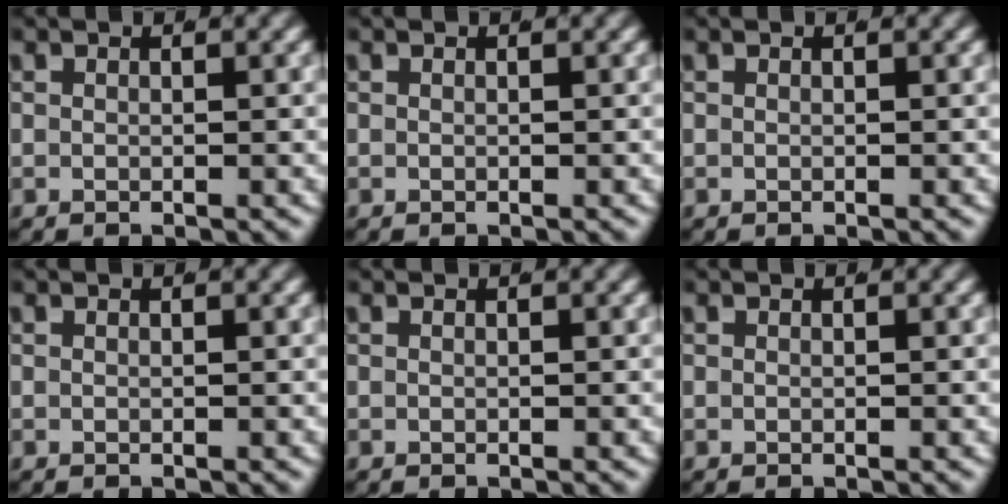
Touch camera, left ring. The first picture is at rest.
{"total": 0.0}
{"total": 0.0}
{"total": 0.0}
{"total": 0.0}
{"total": 0.0}